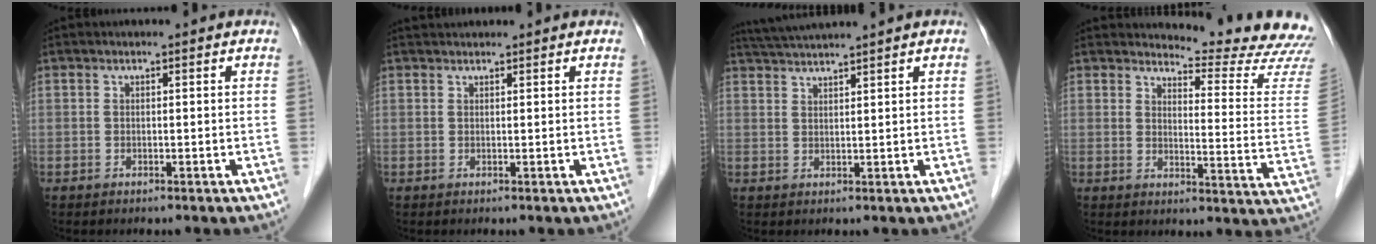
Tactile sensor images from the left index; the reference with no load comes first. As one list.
[{"total": 1.6, "force": [1.6, 0.1, 0.2], "torque": [-0.006, 0.023, 0.032]}, {"total": 5.4, "force": [4.8, -1.5, 1.9], "torque": [-0.035, 0.023, 0.089]}, {"total": 14.8, "force": [14.6, -0.9, 2.1], "torque": [-0.024, -0.131, 0.154]}]